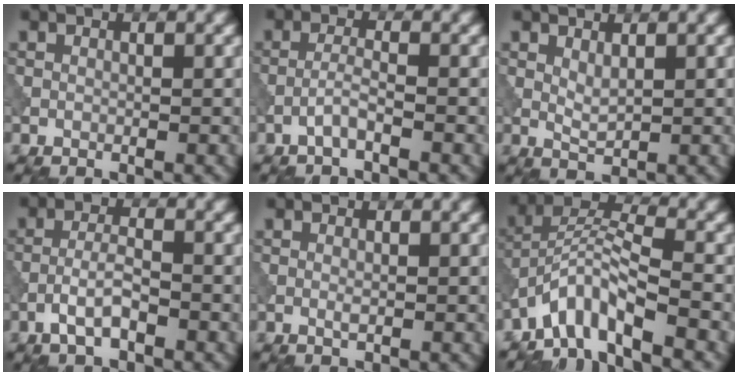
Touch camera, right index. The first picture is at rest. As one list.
[{"total": 1.7, "force": [-1.1, 0.1, 1.4], "torque": [-0.028, 0.010, -0.028]}, {"total": 1.4, "force": [0.7, 0.5, 1.1], "torque": [-0.028, -0.001, 0.017]}, {"total": 2.9, "force": [-1.6, 0.8, 2.2], "torque": [-0.049, 0.007, -0.036]}, {"total": 0.6, "force": [0.0, 0.1, 0.6], "torque": [-0.014, -0.002, 0.000]}, {"total": 5.6, "force": [-4.1, 1.1, 3.8], "torque": [-0.067, 0.009, -0.086]}]